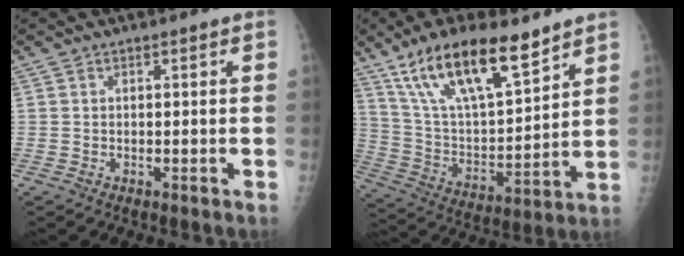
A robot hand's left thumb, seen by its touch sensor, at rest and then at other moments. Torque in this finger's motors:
{"motor_torque": [1.41, 1.00, 1.60, -1.17, 0.18]}